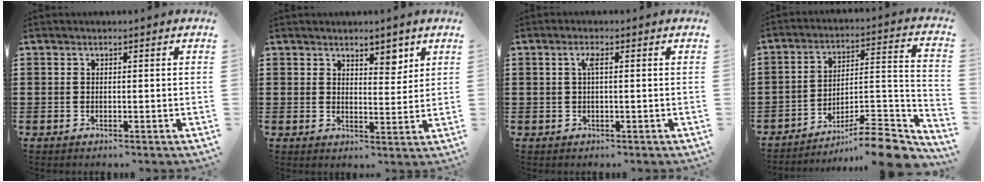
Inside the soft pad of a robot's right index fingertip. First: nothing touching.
{"total": 4.0, "force": [3.1, 2.1, 1.3], "torque": [-0.020, -0.003, 0.053]}
{"total": 1.7, "force": [0.3, 0.2, 1.7], "torque": [-0.035, 0.002, 0.004]}
{"total": 9.9, "force": [-8.1, 1.6, 5.4], "torque": [-0.065, 0.013, -0.161]}